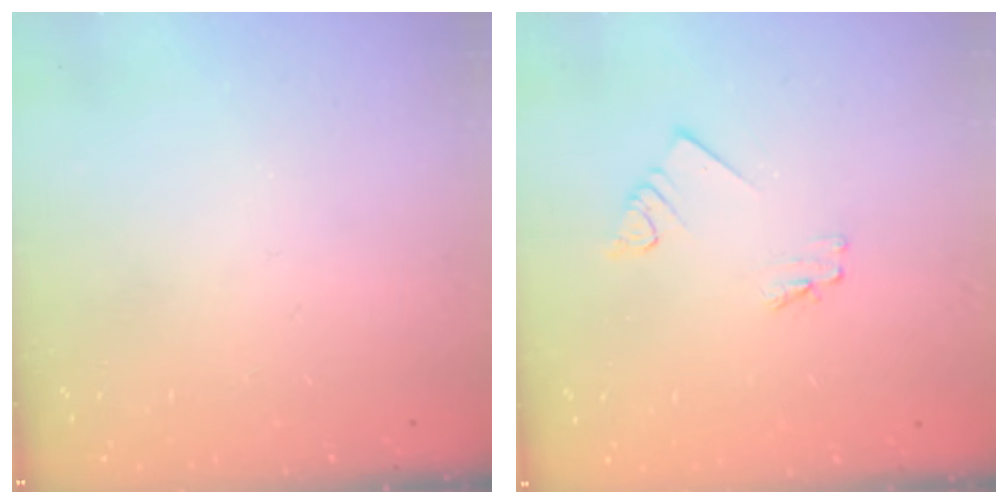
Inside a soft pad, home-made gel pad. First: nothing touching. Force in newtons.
{"total": 1.8, "press": 1.7, "slide": 0.2}